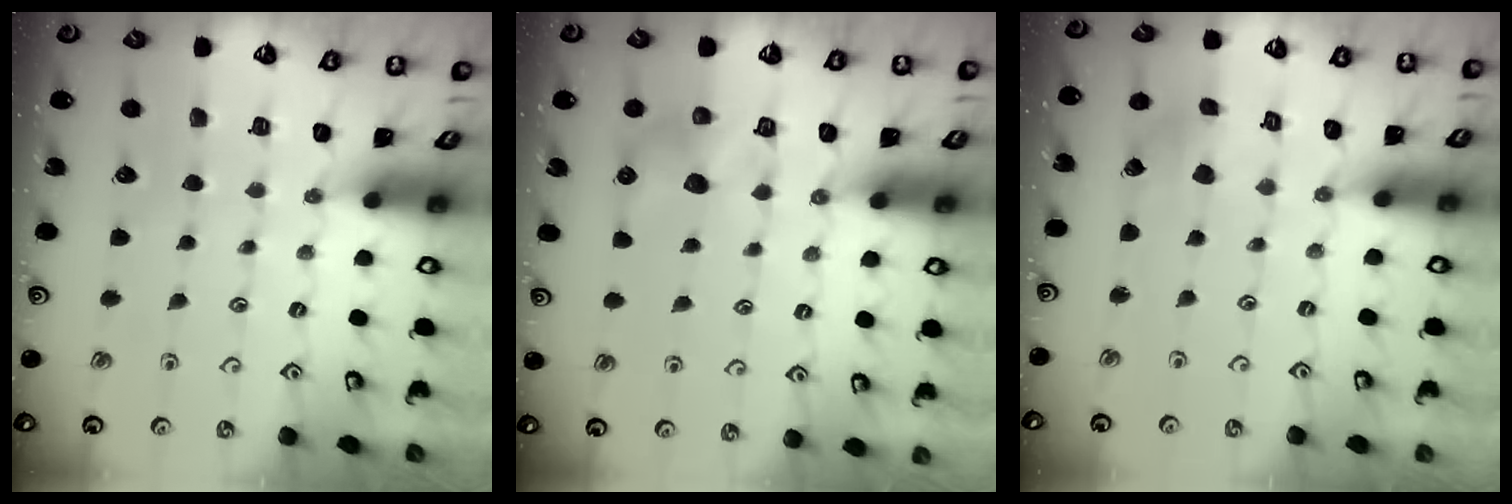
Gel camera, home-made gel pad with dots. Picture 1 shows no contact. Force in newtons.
{"total": 7.0, "press": 7.0, "slide": 0.2}
{"total": 2.0, "press": 2.0, "slide": 0.1}